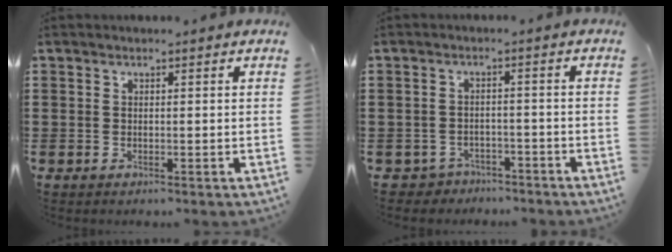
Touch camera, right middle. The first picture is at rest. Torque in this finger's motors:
{"motor_torque": [0.06, 0.18, -0.01, -0.02]}